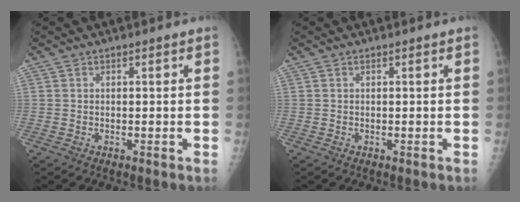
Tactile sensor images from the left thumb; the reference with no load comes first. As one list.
[{"total": 0.0}]